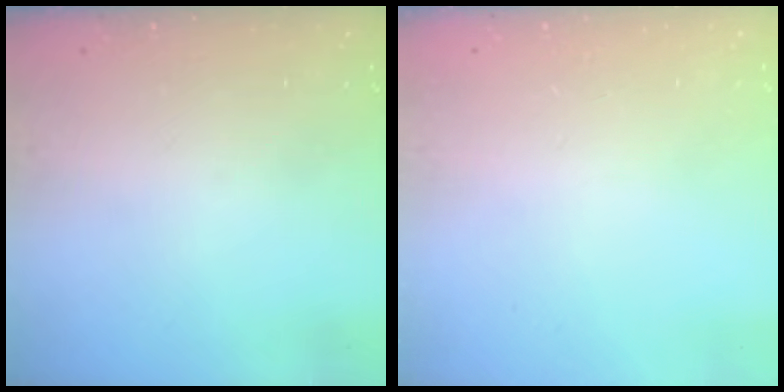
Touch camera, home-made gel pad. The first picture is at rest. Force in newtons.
{"total": 2.4, "press": 2.4, "slide": 0.2}